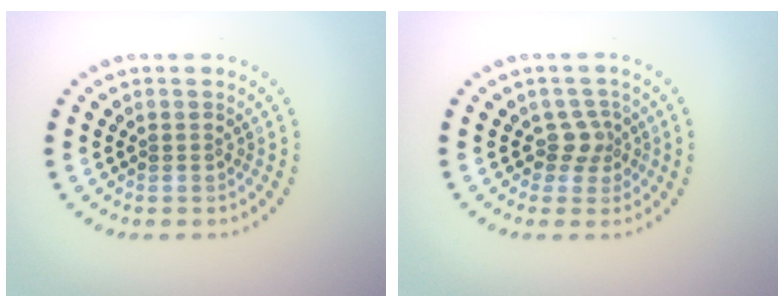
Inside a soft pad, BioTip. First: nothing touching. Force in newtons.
{"total": 2.0, "press": 1.4, "slide": 1.4}